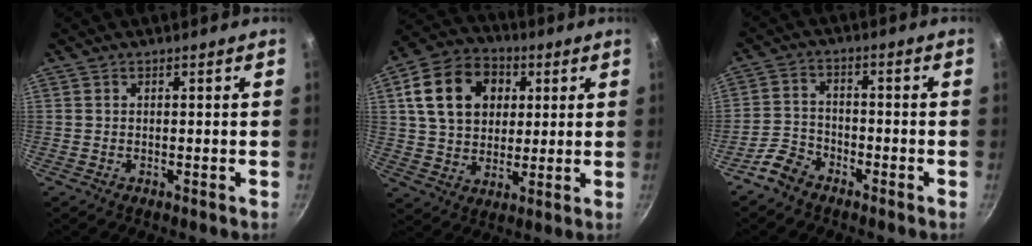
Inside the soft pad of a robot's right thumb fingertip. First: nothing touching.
{"total": 16.6, "force": [4.7, 12.5, 9.8], "torque": [-0.149, 0.008, 0.072]}
{"total": 5.3, "force": [-4.0, 3.0, 1.7], "torque": [-0.030, 0.038, -0.083]}